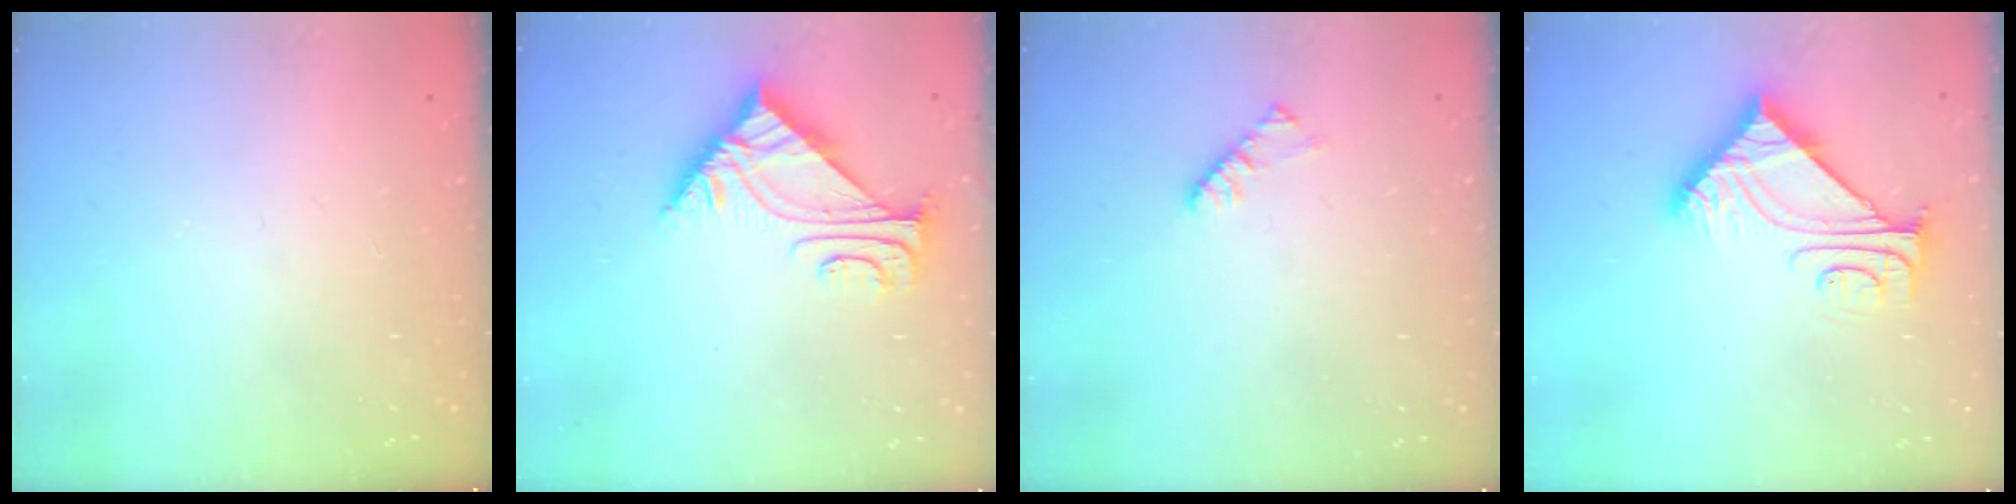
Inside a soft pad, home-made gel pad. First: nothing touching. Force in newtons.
{"total": 5.5, "press": 5.4, "slide": 0.8}
{"total": 4.5, "press": 4.5, "slide": 0.5}
{"total": 8.8, "press": 8.7, "slide": 0.9}